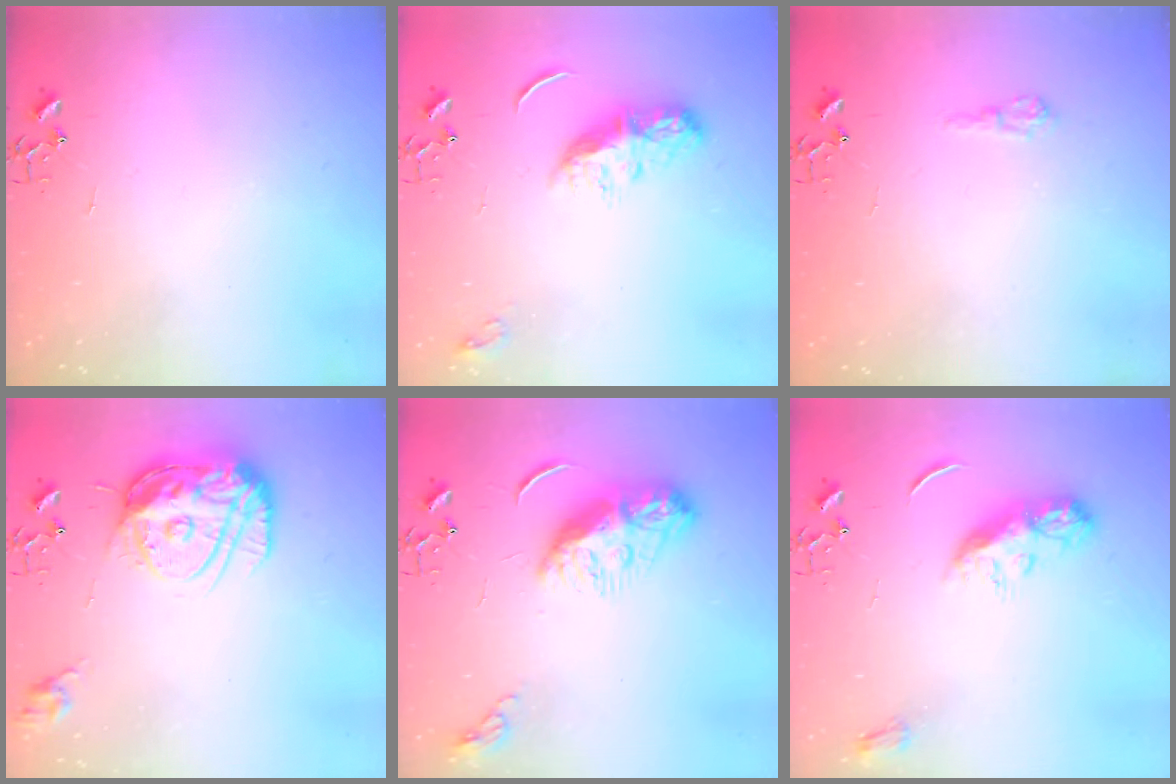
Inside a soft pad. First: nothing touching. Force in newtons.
{"total": 8.9, "press": 8.9, "slide": 0.1}
{"total": 6.1, "press": 6.1, "slide": 0.7}
{"total": 15.2, "press": 15.1, "slide": 1.5}
{"total": 10.9, "press": 10.9, "slide": 0.4}
{"total": 9.0, "press": 9.0, "slide": 0.2}